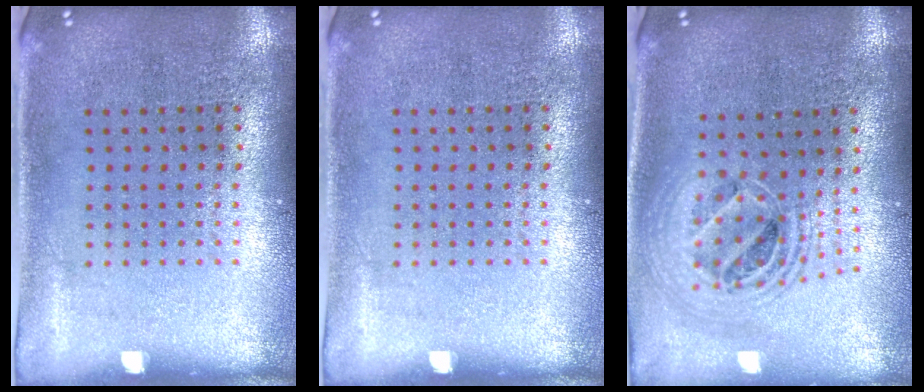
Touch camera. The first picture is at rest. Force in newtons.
{"total": 0.0}
{"total": 2.0, "press": 1.6, "slide": 1.2}